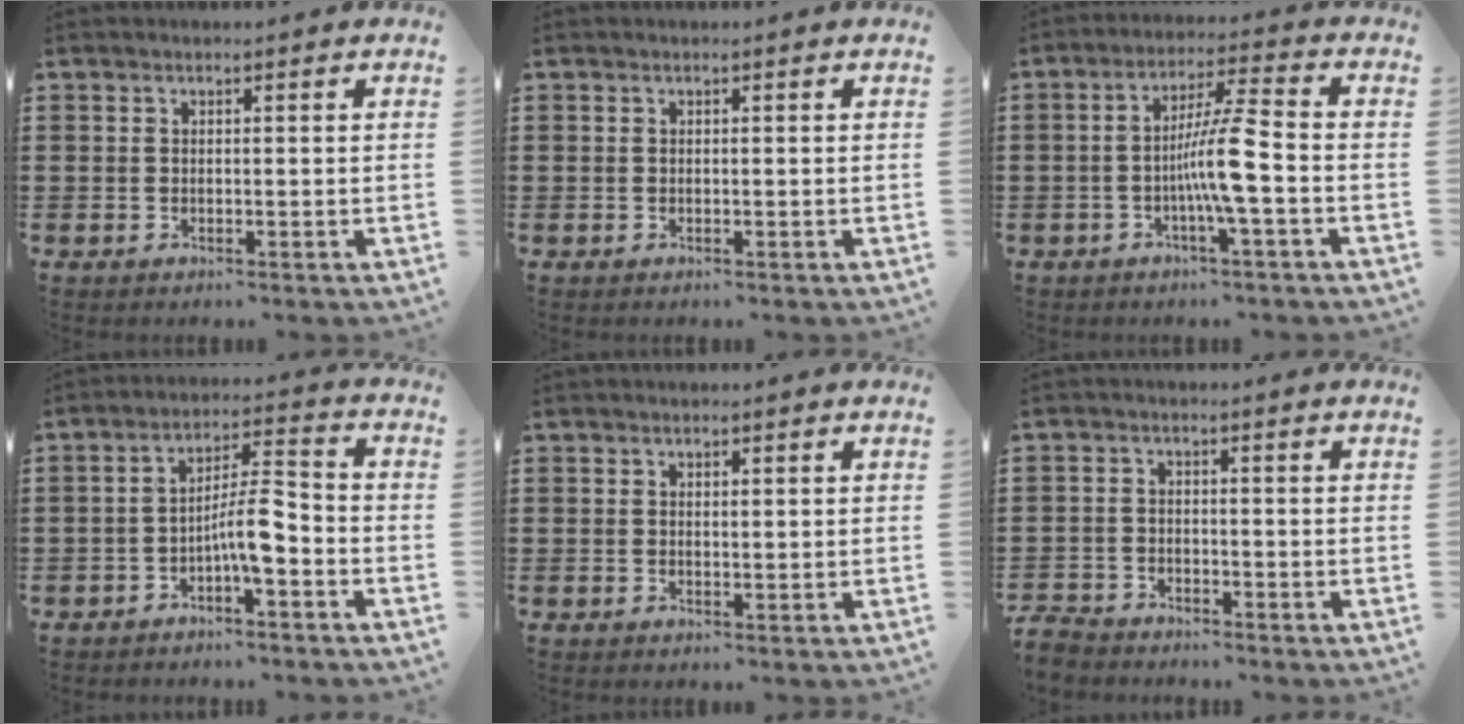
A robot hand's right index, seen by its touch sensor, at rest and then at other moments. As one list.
[{"total": 0.0}, {"total": 8.2, "force": [-2.1, 0.1, 7.9], "torque": [-0.150, -0.007, -0.045]}, {"total": 6.7, "force": [-2.8, 1.5, 5.9], "torque": [-0.102, 0.009, -0.052]}, {"total": 0.7, "force": [0.3, 0.3, 0.5], "torque": [-0.011, 0.003, 0.006]}, {"total": 2.8, "force": [-2.7, 0.5, 0.2], "torque": [-0.024, -0.006, -0.063]}]